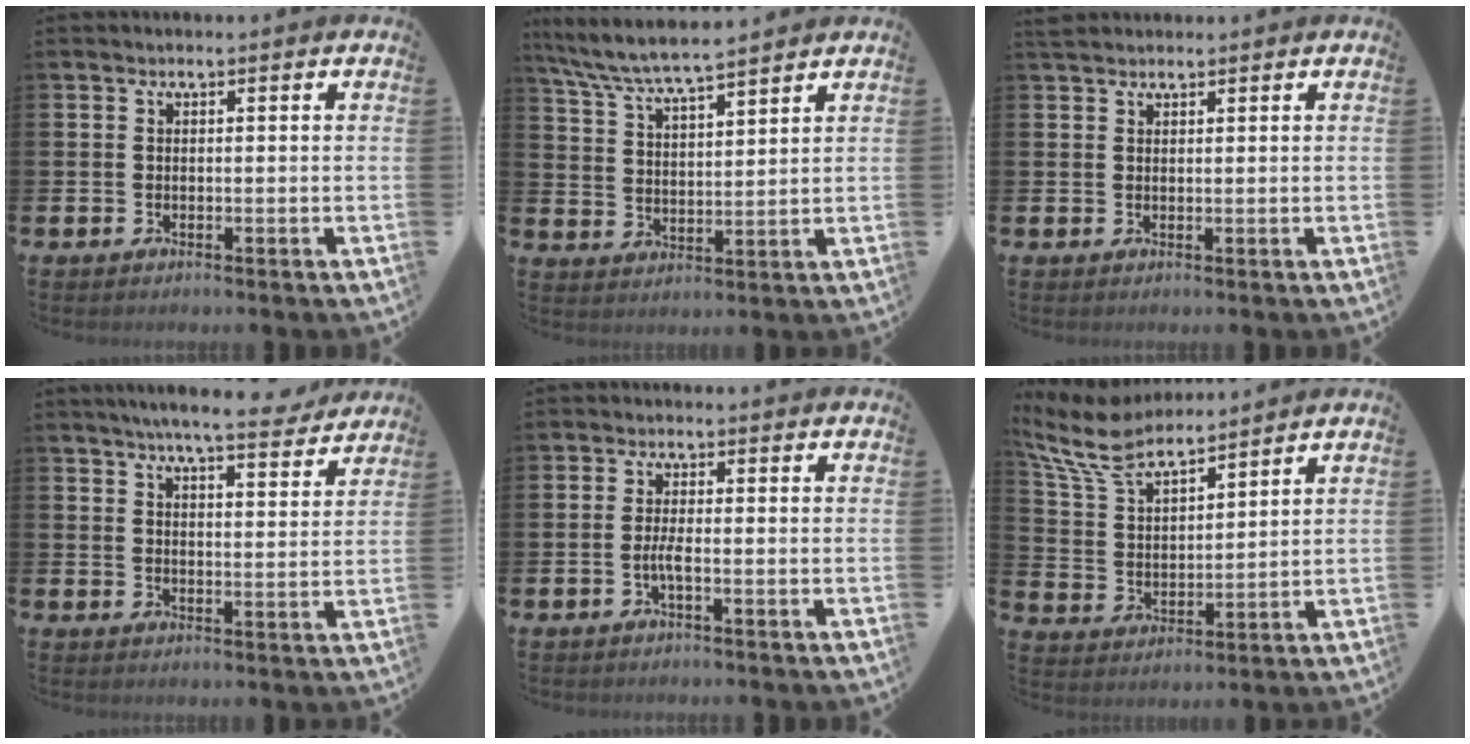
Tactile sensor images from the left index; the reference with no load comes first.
{"total": 6.7, "force": [6.4, 0.3, 1.8], "torque": [-0.063, -0.034, 0.115]}
{"total": 1.7, "force": [1.5, 0.6, 0.2], "torque": [0.001, 0.002, 0.027]}
{"total": 6.7, "force": [6.3, 0.6, 2.4], "torque": [-0.047, -0.034, 0.108]}
{"total": 1.8, "force": [-0.7, 0.2, 1.6], "torque": [-0.037, 0.003, -0.012]}
{"total": 8.1, "force": [7.3, 2.4, 2.6], "torque": [-0.090, -0.039, 0.133]}